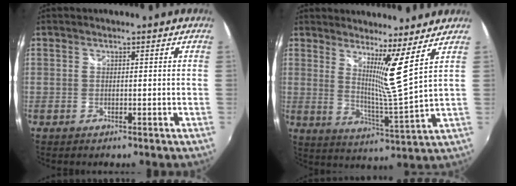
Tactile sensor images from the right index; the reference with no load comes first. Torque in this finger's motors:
{"motor_torque": [0.07, 0.20, 0.36, 0.04]}